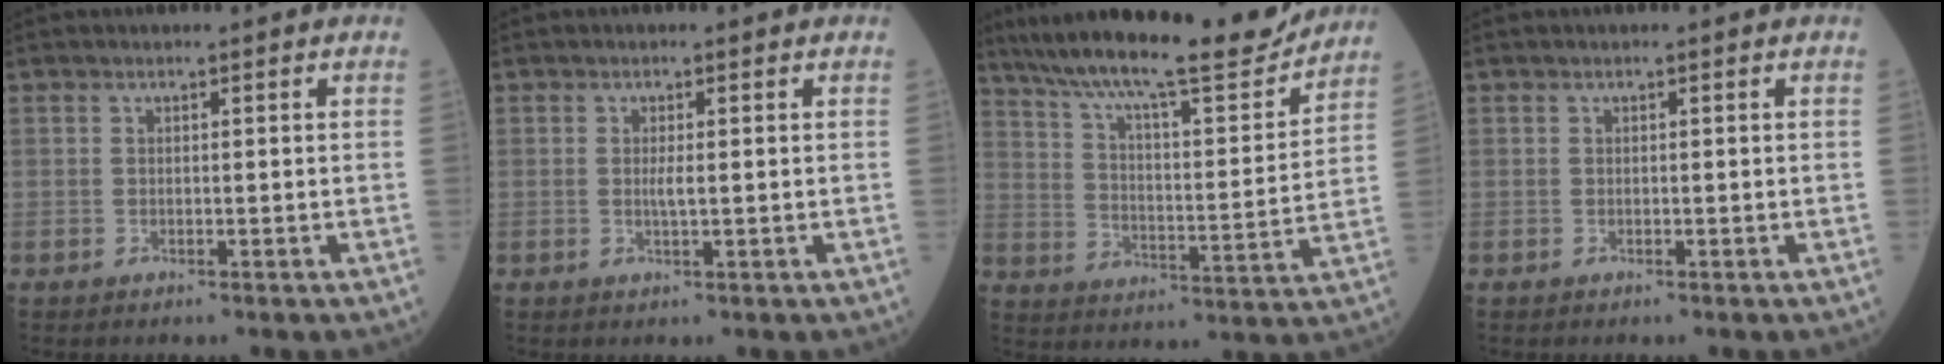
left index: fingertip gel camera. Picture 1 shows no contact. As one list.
[{"total": 1.3, "force": [-0.2, 0.0, 1.3], "torque": [-0.032, -0.006, -0.002]}, {"total": 20.7, "force": [18.4, 1.8, 9.4], "torque": [-0.169, -0.017, 0.275]}, {"total": 0.0}]